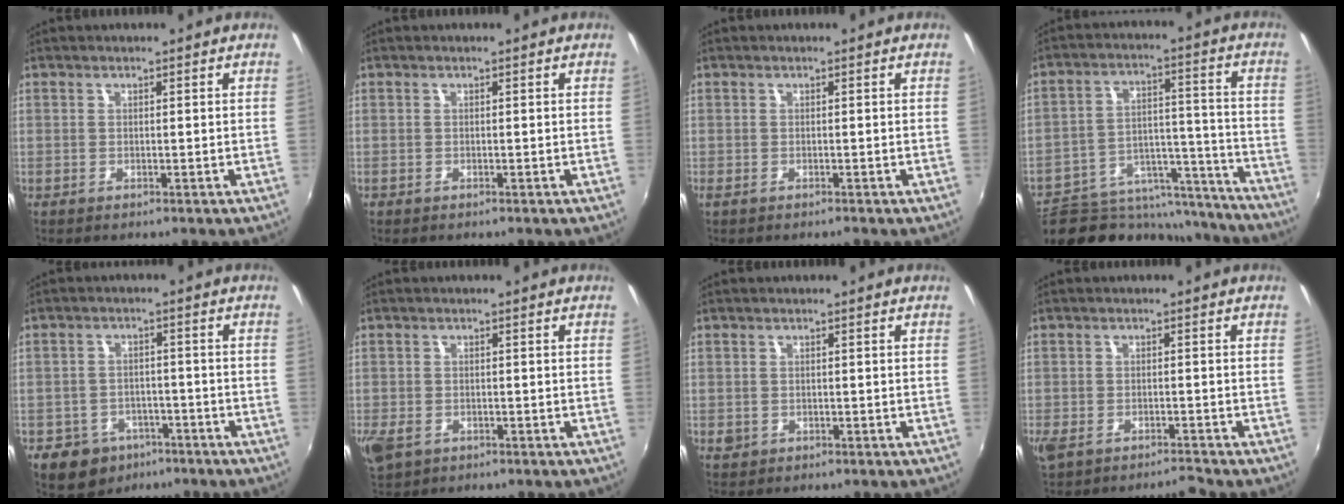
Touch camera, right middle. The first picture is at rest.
{"total": 0.0}
{"total": 0.6, "force": [-0.4, 0.1, 0.4], "torque": [-0.009, 0.000, -0.007]}
{"total": 20.5, "force": [-16.9, 9.7, 6.4], "torque": [-0.121, 0.048, -0.215]}
{"total": 9.4, "force": [-5.5, 7.1, 2.8], "torque": [-0.081, 0.013, -0.070]}
{"total": 6.0, "force": [-2.7, 4.0, 3.6], "torque": [-0.085, -0.020, -0.048]}
{"total": 1.9, "force": [-0.3, 1.7, 0.7], "torque": [-0.012, -0.002, -0.003]}
{"total": 3.8, "force": [-3.2, 1.0, 1.9], "torque": [-0.052, -0.016, -0.063]}